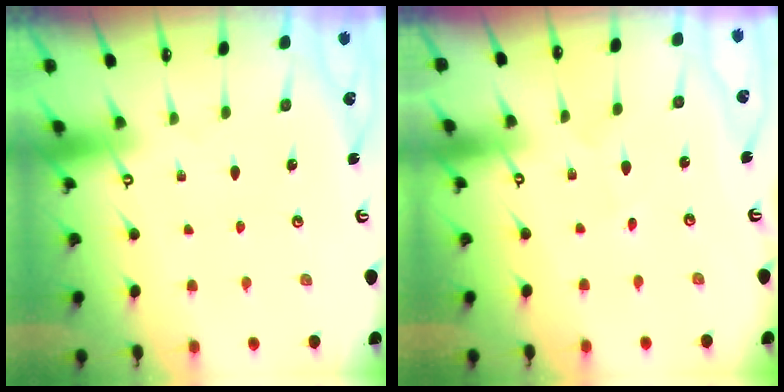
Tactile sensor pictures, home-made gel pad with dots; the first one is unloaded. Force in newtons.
{"total": 2.5, "press": 2.5, "slide": 0.1}